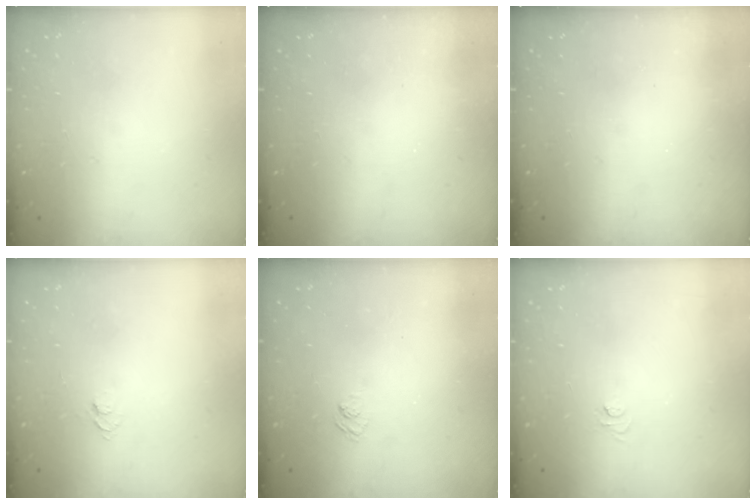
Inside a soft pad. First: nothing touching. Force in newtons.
{"total": 2.3, "press": 2.2, "slide": 0.8}
{"total": 2.3, "press": 2.2, "slide": 0.8}
{"total": 4.7, "press": 4.6, "slide": 0.5}
{"total": 2.4, "press": 2.0, "slide": 1.3}
{"total": 4.0, "press": 4.0, "slide": 0.4}